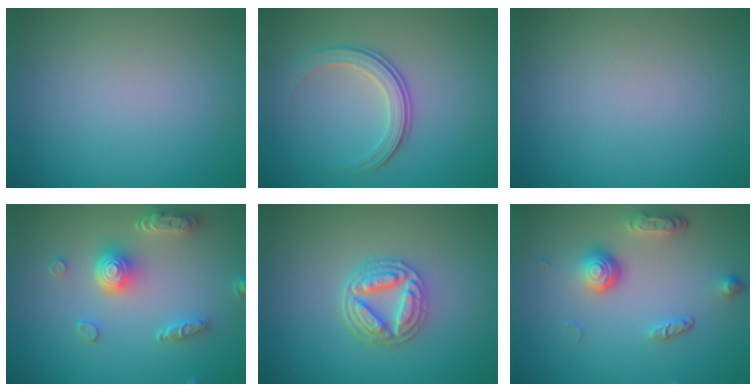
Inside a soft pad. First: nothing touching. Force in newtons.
{"total": 3.0, "press": 2.6, "slide": 1.5}
{"total": 0.0}
{"total": 5.0, "press": 3.9, "slide": 3.1}
{"total": 4.6, "press": 3.7, "slide": 2.7}
{"total": 3.9, "press": 2.9, "slide": 2.7}